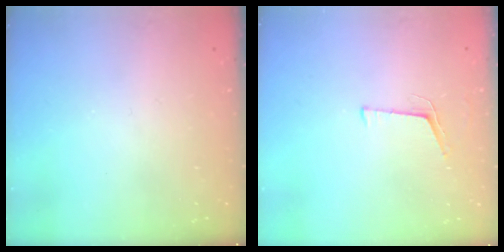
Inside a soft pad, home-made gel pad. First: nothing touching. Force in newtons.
{"total": 4.2, "press": 3.5, "slide": 2.3}